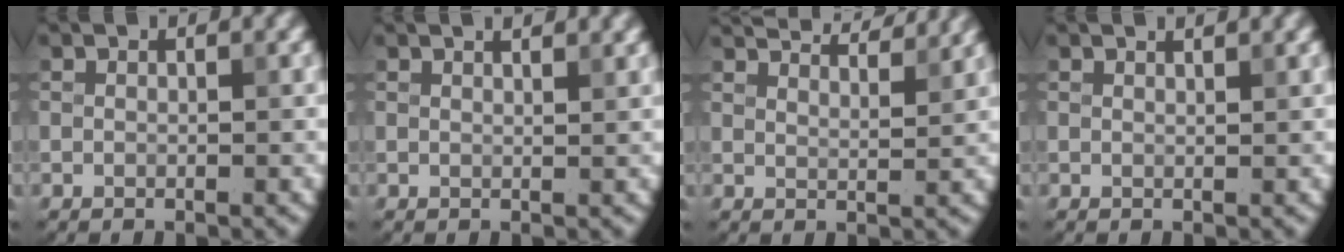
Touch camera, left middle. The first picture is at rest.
{"total": 1.2, "force": [1.1, 0.1, 0.5], "torque": [-0.007, 0.005, 0.023]}
{"total": 5.6, "force": [5.3, 0.6, 1.8], "torque": [-0.030, 0.009, 0.068]}
{"total": 0.6, "force": [0.6, 0.0, 0.1], "torque": [-0.003, 0.004, 0.015]}